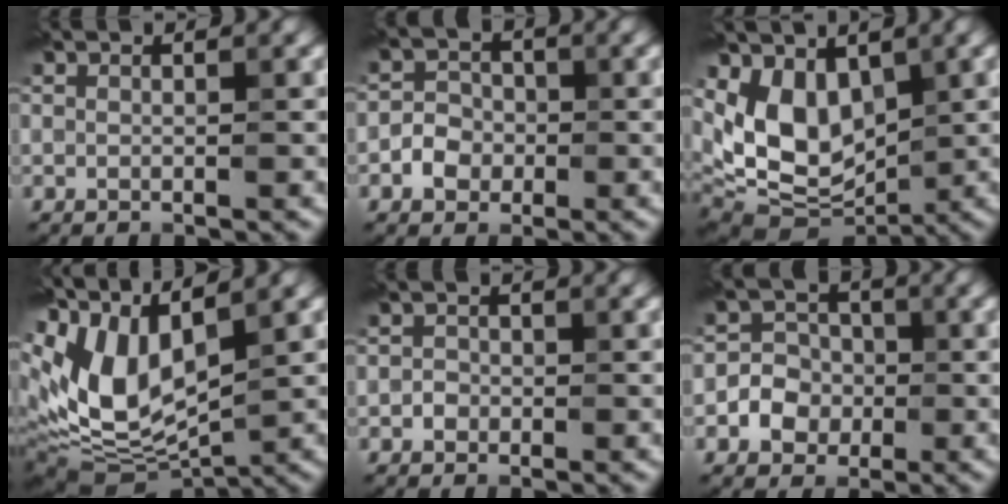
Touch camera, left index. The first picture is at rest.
{"total": 2.5, "force": [-0.8, 2.1, 0.9], "torque": [-0.005, 0.004, -0.023]}
{"total": 6.6, "force": [1.5, 4.5, 4.6], "torque": [-0.086, -0.023, 0.031]}
{"total": 10.9, "force": [2.7, 5.9, 8.8], "torque": [-0.202, -0.013, 0.061]}
{"total": 1.1, "force": [-0.4, 0.9, 0.3], "torque": [0.000, 0.000, -0.011]}
{"total": 3.8, "force": [-1.0, 3.4, 1.3], "torque": [0.003, 0.004, -0.035]}